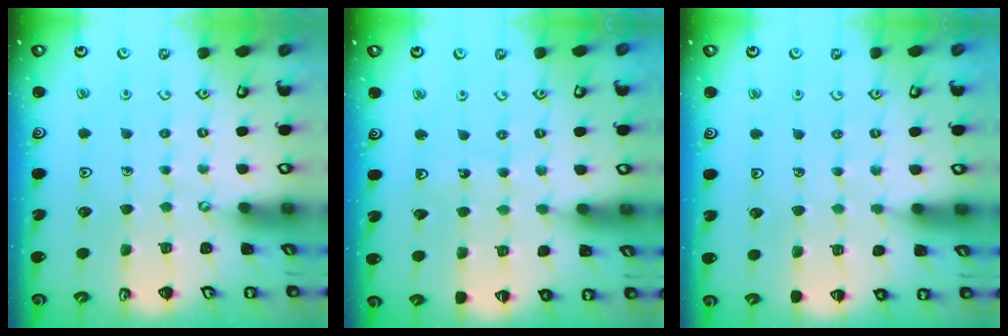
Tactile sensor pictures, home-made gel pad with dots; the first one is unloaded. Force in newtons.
{"total": 6.2, "press": 5.8, "slide": 2.2}
{"total": 3.0, "press": 2.9, "slide": 0.5}